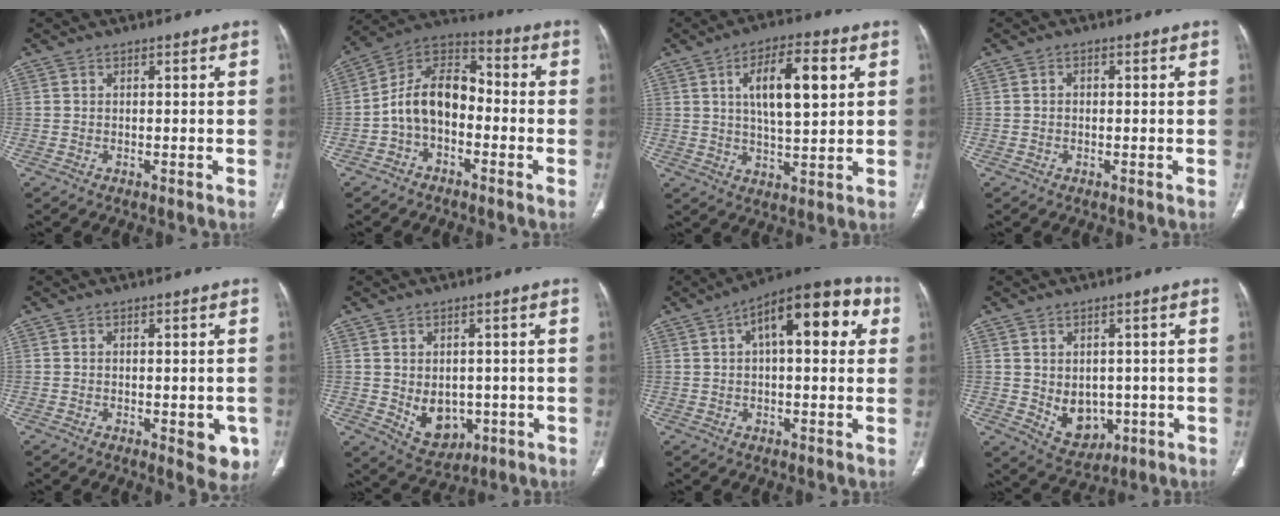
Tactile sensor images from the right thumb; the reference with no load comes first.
{"total": 12.0, "force": [-2.8, 7.9, 8.6], "torque": [-0.134, 0.055, -0.063]}
{"total": 11.9, "force": [3.5, 4.3, 10.5], "torque": [-0.160, -0.006, 0.058]}
{"total": 1.1, "force": [-0.1, 0.8, 0.6], "torque": [-0.007, 0.006, -0.004]}
{"total": 5.4, "force": [-1.6, 2.5, 4.5], "torque": [-0.031, -0.005, -0.015]}
{"total": 7.8, "force": [-1.1, 5.9, 5.0], "torque": [-0.048, -0.004, 0.005]}
{"total": 17.0, "force": [5.1, 7.2, 14.6], "torque": [-0.174, 0.031, 0.066]}
{"total": 7.6, "force": [-0.8, 5.9, 4.7], "torque": [-0.042, -0.006, 0.012]}